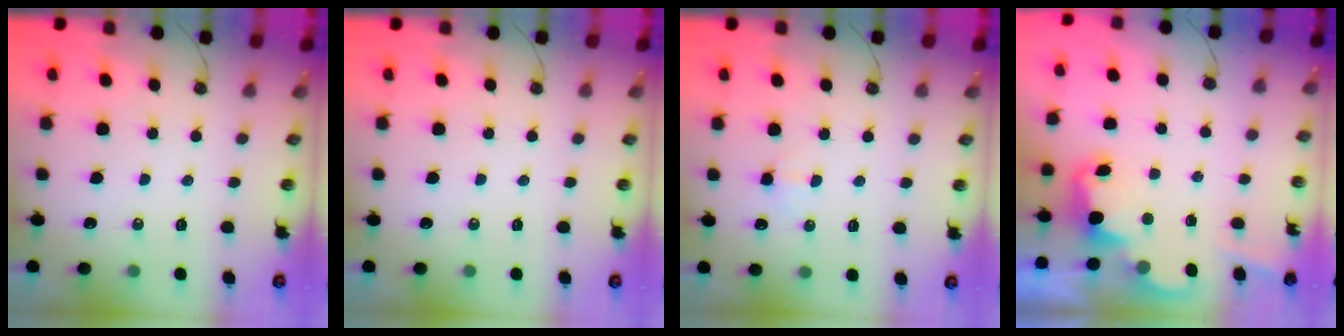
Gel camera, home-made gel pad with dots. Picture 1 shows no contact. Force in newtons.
{"total": 0.0}
{"total": 2.2, "press": 2.1, "slide": 0.8}
{"total": 2.3, "press": 2.3, "slide": 0.5}